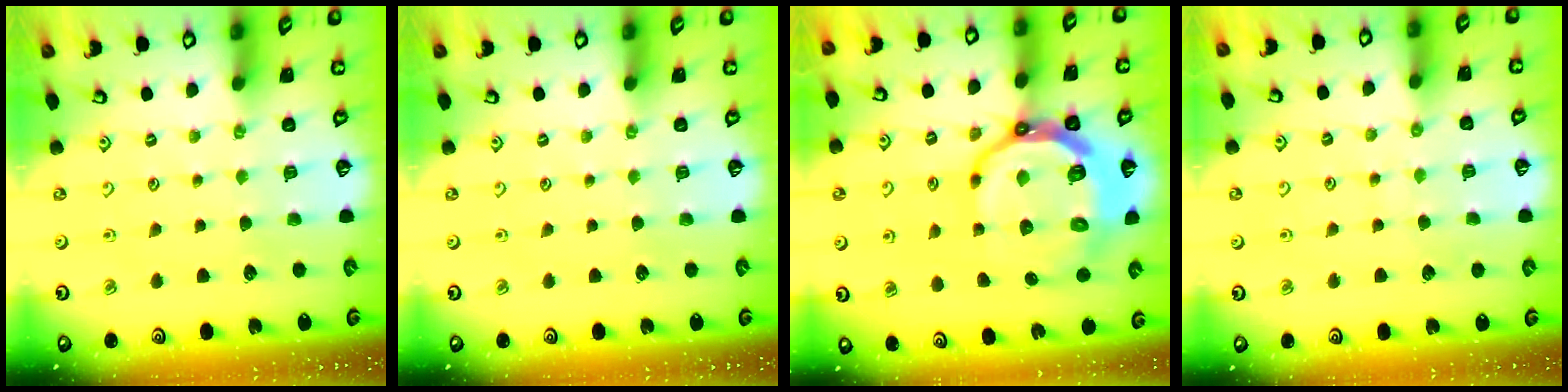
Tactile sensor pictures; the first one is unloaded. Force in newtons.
{"total": 0.0}
{"total": 18.2, "press": 17.8, "slide": 3.8}
{"total": 3.9, "press": 3.9, "slide": 0.4}